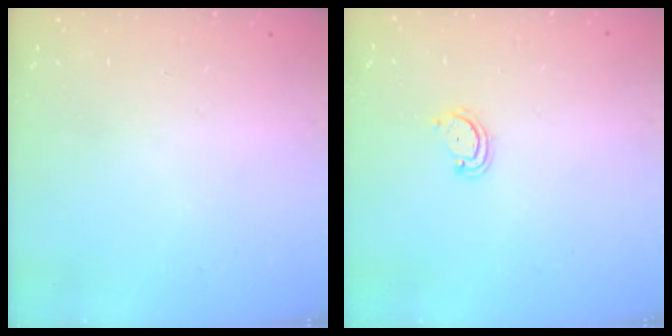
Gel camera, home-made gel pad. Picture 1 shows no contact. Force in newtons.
{"total": 2.6, "press": 2.6, "slide": 0.3}